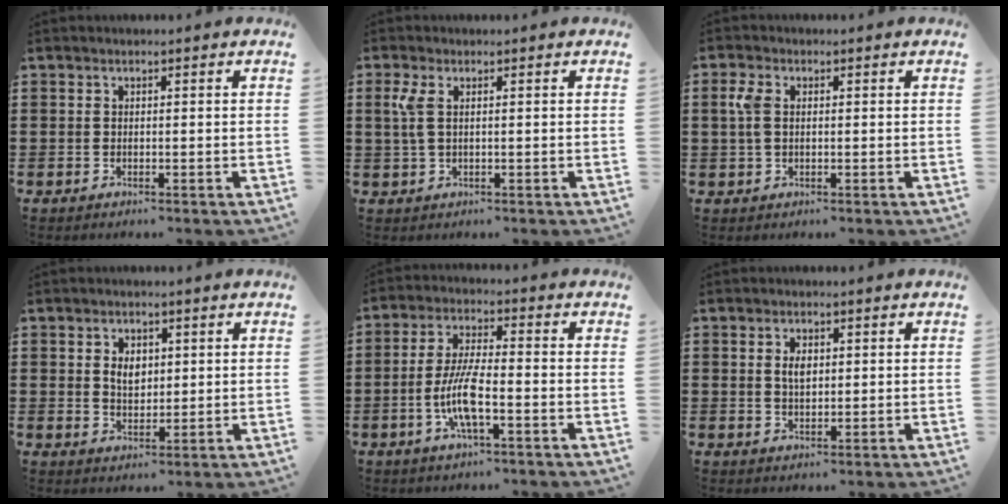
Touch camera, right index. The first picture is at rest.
{"total": 2.9, "force": [0.7, 1.1, 2.6], "torque": [-0.070, 0.000, 0.008]}
{"total": 3.6, "force": [0.7, 2.1, 2.8], "torque": [-0.076, 0.004, 0.006]}
{"total": 3.3, "force": [0.8, 2.2, 2.3], "torque": [-0.044, 0.005, 0.012]}
{"total": 7.7, "force": [-2.4, 1.9, 7.0], "torque": [-0.158, -0.011, -0.053]}
{"total": 2.6, "force": [0.6, 1.3, 2.1], "torque": [-0.036, 0.004, 0.007]}